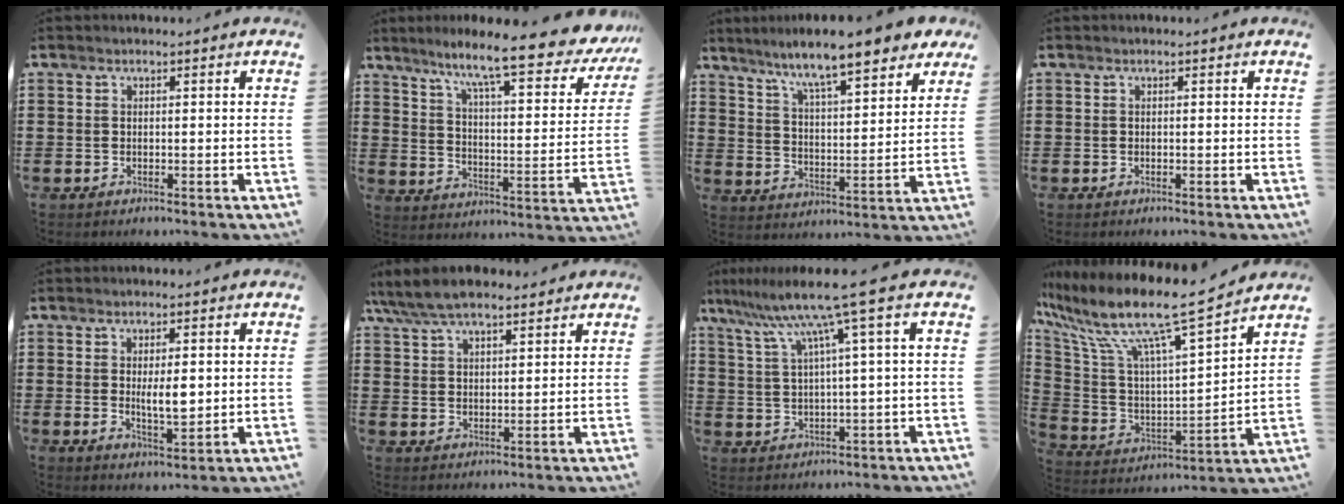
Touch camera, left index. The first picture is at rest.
{"total": 11.0, "force": [9.0, 0.0, 6.3], "torque": [-0.131, -0.067, 0.140]}
{"total": 9.1, "force": [7.7, 0.4, 4.8], "torque": [-0.114, -0.038, 0.126]}
{"total": 0.0}
{"total": 4.6, "force": [0.6, 1.5, 4.3], "torque": [-0.067, -0.003, 0.005]}
{"total": 7.0, "force": [5.9, 2.4, 2.9], "torque": [-0.077, -0.008, 0.110]}
{"total": 9.4, "force": [5.1, -1.1, 7.9], "torque": [-0.181, -0.028, 0.075]}
{"total": 12.6, "force": [9.4, 1.6, 8.2], "torque": [-0.193, -0.062, 0.152]}